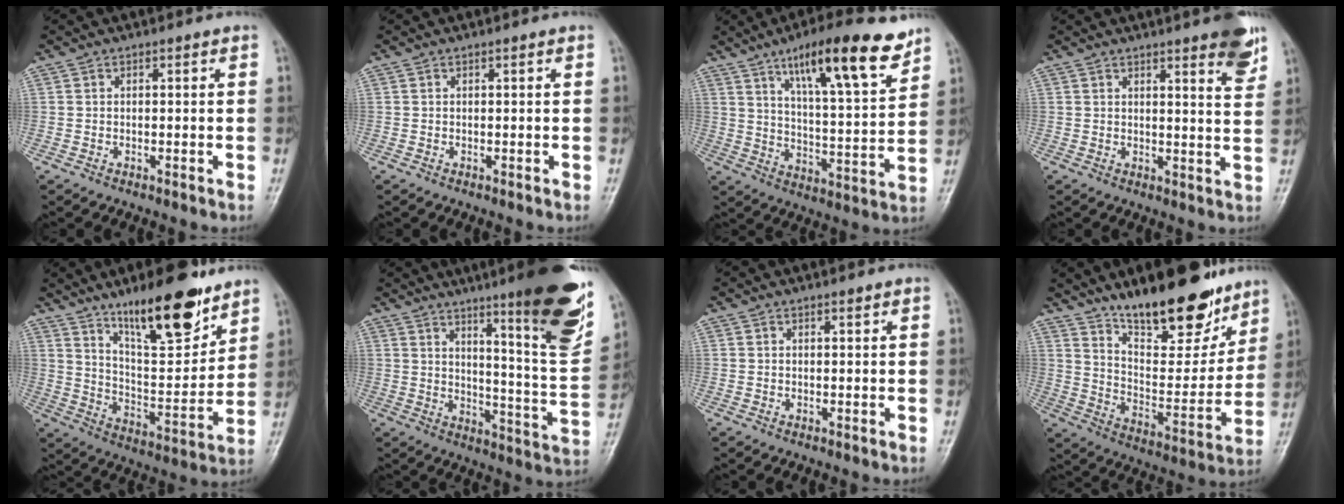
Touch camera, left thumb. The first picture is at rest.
{"total": 0.0}
{"total": 17.9, "force": [11.3, 4.2, 13.3], "torque": [-0.180, -0.055, 0.182]}
{"total": 7.6, "force": [4.7, 1.3, 5.7], "torque": [-0.059, -0.026, 0.057]}
{"total": 18.1, "force": [12.6, 5.4, 11.9], "torque": [-0.150, -0.081, 0.215]}
{"total": 24.3, "force": [14.3, 2.9, 19.4], "torque": [-0.244, -0.075, 0.213]}
{"total": 0.7, "force": [0.6, 0.1, 0.4], "torque": [-0.007, -0.005, 0.010]}
{"total": 20.9, "force": [15.2, 7.3, 12.4], "torque": [-0.142, -0.092, 0.247]}